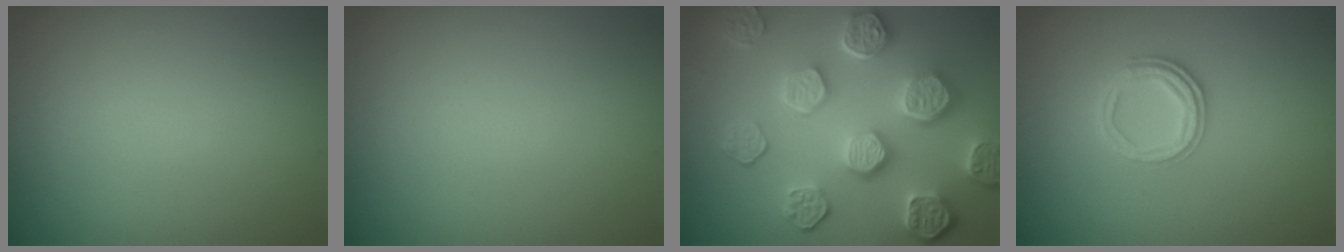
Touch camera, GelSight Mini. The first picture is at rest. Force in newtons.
{"total": 0.0}
{"total": 8.1, "press": 6.1, "slide": 5.3}
{"total": 2.5, "press": 2.4, "slide": 0.8}